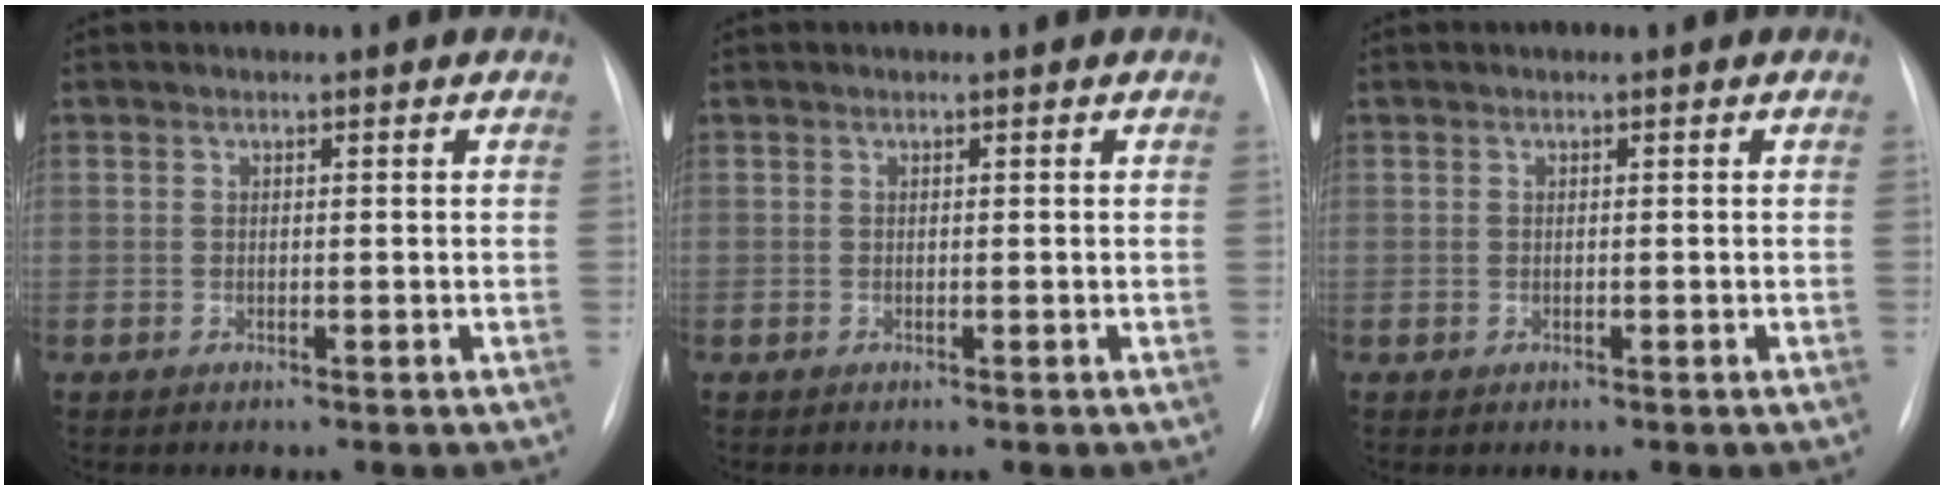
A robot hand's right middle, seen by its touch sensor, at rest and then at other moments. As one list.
[{"total": 0.0}, {"total": 0.0}]